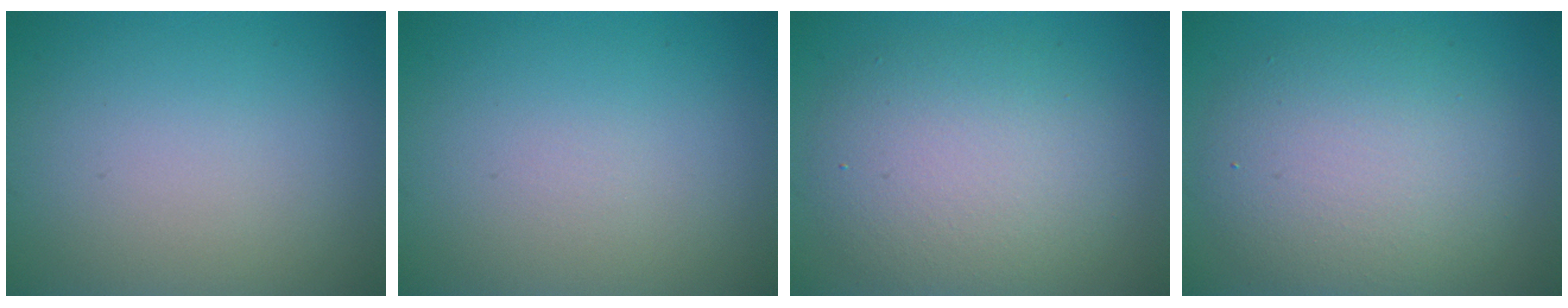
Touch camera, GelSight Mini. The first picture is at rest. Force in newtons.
{"total": 0.0}
{"total": 6.4, "press": 6.4, "slide": 0.5}
{"total": 7.1, "press": 7.1, "slide": 0.5}